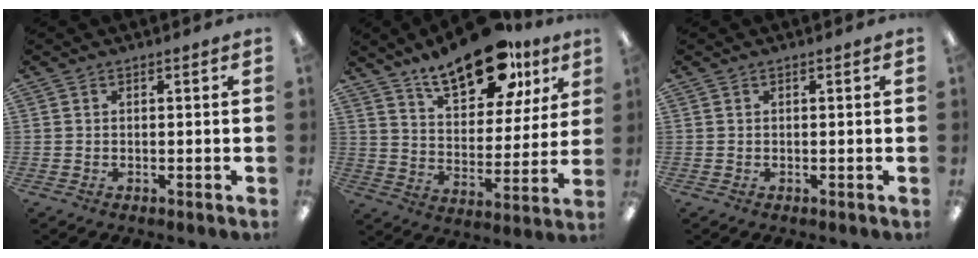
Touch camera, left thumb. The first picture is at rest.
{"total": 19.7, "force": [14.3, 8.3, 10.8], "torque": [-0.172, -0.075, 0.244]}
{"total": 0.0}